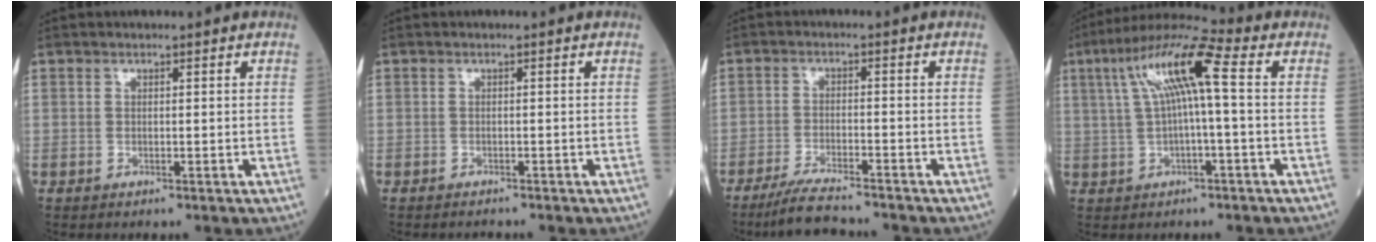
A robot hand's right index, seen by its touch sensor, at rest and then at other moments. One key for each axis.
{"total": 0.9, "fx": -0.9, "fy": 0.1, "fz": -0.1, "tx": -0.003, "ty": -0.003, "tz": -0.015}
{"total": 7.6, "fx": -6.8, "fy": 0.4, "fz": 3.5, "tx": -0.063, "ty": -0.023, "tz": -0.119}
{"total": 10.8, "fx": 2.1, "fy": 0.9, "fz": 10.6, "tx": -0.204, "ty": 0.038, "tz": 0.036}